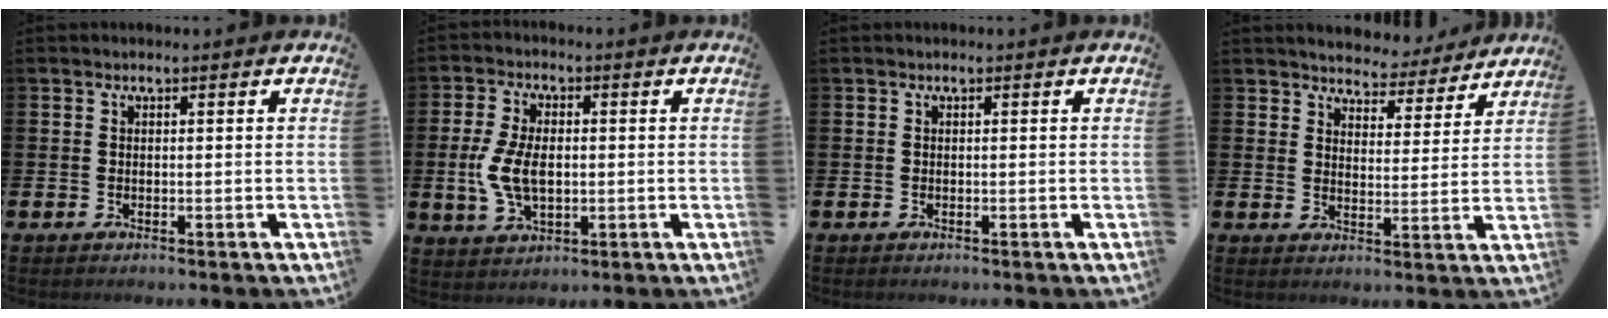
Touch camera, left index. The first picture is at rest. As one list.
[{"total": 7.1, "force": [-0.2, 4.2, 5.8], "torque": [-0.120, 0.005, -0.007]}, {"total": 0.0}, {"total": 5.1, "force": [4.9, 1.2, -0.3], "torque": [-0.005, -0.047, 0.082]}]